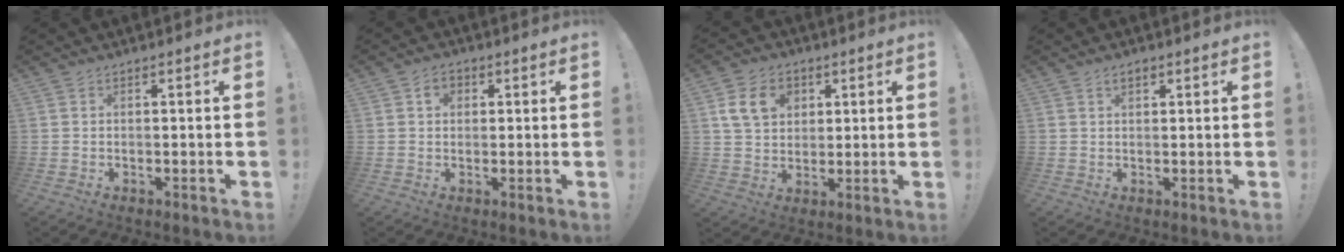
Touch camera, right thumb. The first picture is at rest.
{"total": 3.6, "force": [1.1, 3.0, 1.7], "torque": [-0.023, 0.002, 0.018]}
{"total": 11.4, "force": [4.2, 9.0, 5.6], "torque": [-0.079, -0.004, 0.083]}
{"total": 2.1, "force": [1.1, 1.2, 1.3], "torque": [-0.018, 0.000, 0.019]}